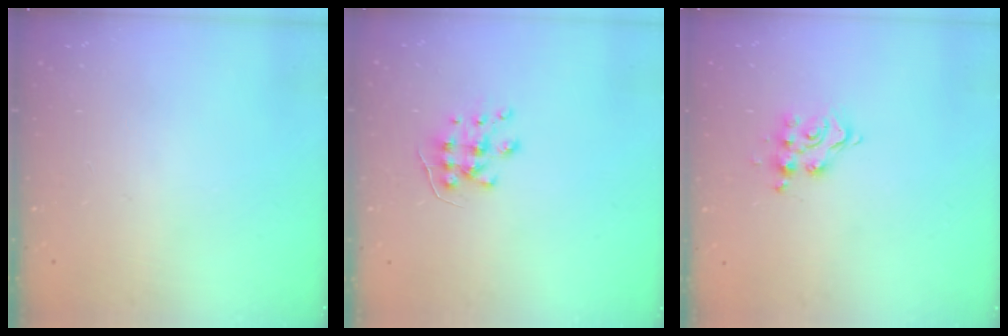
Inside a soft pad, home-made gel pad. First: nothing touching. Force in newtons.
{"total": 7.8, "press": 7.8, "slide": 0.7}
{"total": 8.4, "press": 8.4, "slide": 0.5}